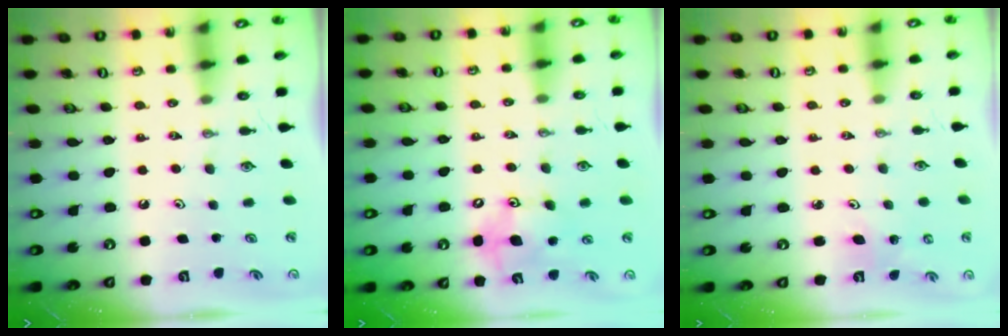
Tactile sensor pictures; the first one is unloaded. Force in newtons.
{"total": 11.6, "press": 11.2, "slide": 2.8}
{"total": 3.5, "press": 3.2, "slide": 1.3}